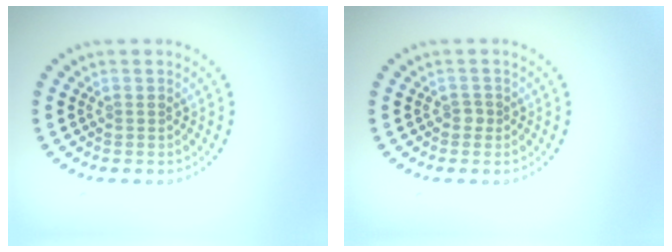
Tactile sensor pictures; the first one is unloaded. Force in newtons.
{"total": 0.9, "press": 0.7, "slide": 0.6}